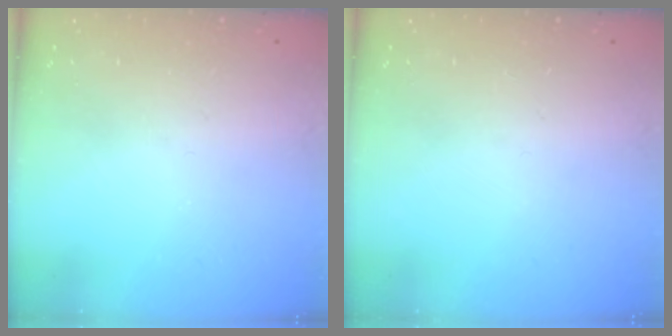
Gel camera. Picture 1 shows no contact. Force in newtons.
{"total": 0.0}